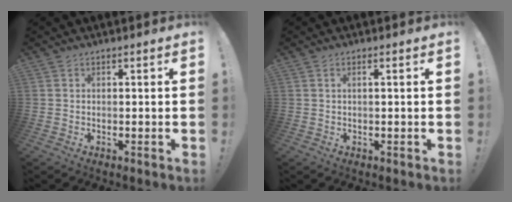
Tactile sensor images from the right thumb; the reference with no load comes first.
{"total": 1.1, "force": [0.1, -0.2, 1.1], "torque": [-0.020, -0.001, 0.001]}